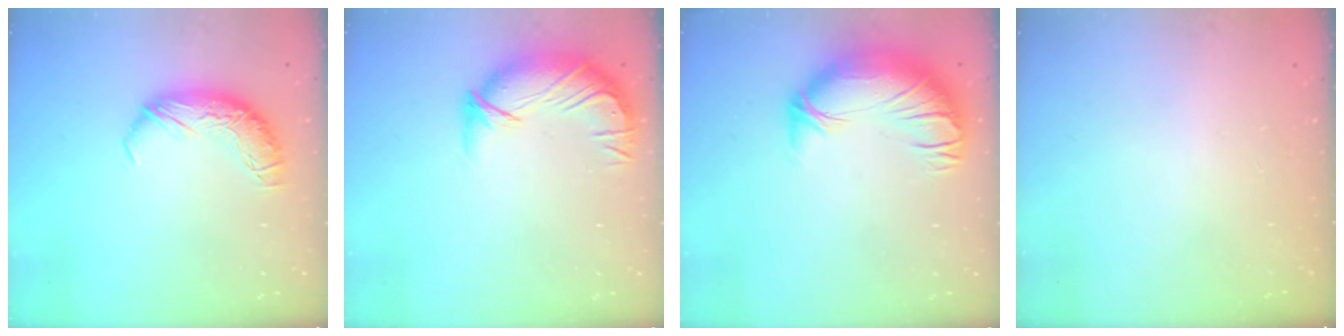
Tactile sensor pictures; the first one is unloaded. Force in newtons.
{"total": 3.1, "press": 2.2, "slide": 2.1}
{"total": 3.7, "press": 2.0, "slide": 3.1}
{"total": 12.0, "press": 11.9, "slide": 0.4}